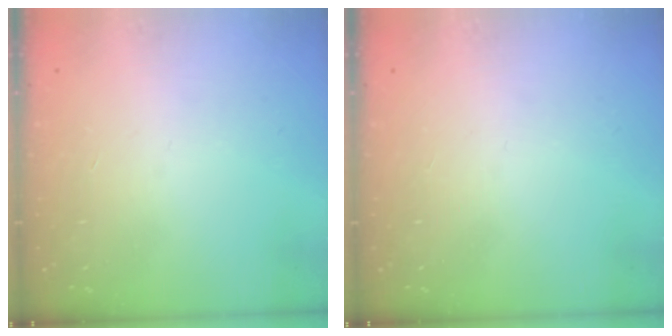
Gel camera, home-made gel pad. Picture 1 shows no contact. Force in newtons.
{"total": 0.0}